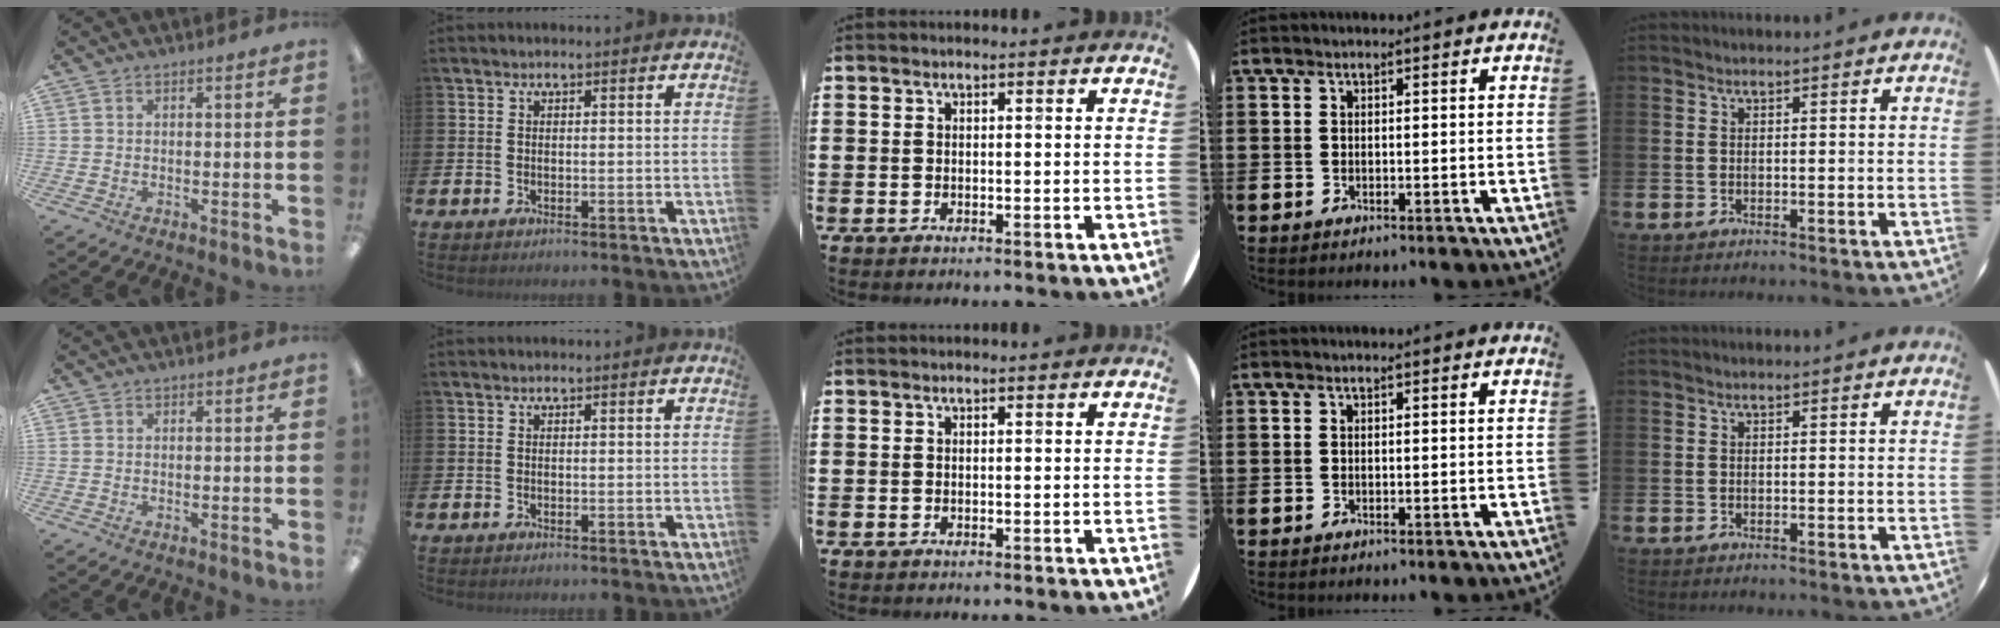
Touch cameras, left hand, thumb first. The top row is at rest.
{}